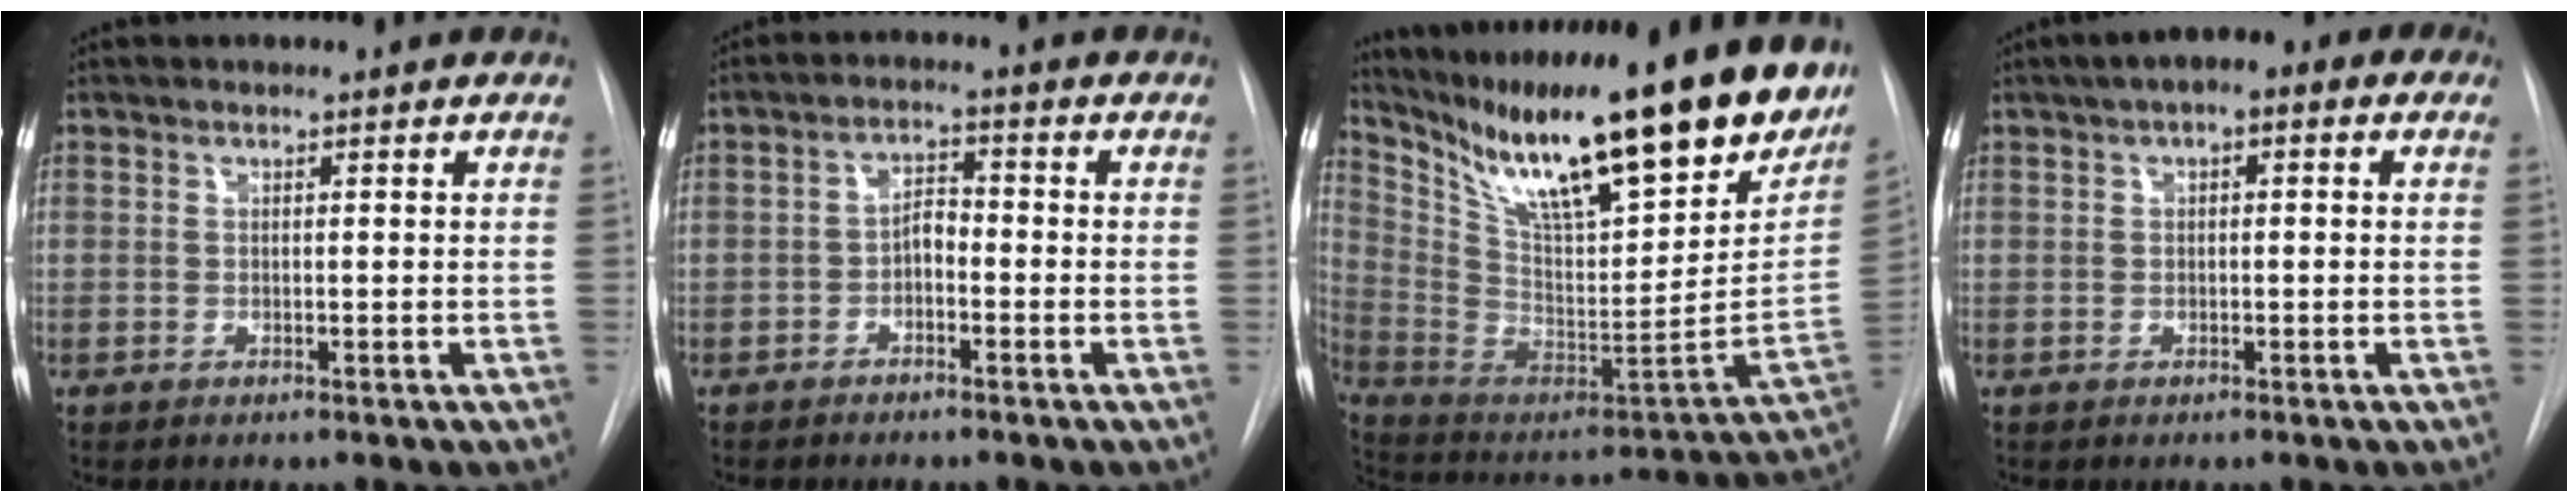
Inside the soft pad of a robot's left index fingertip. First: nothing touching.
{"total": 2.9, "force": [-1.4, 1.4, 2.1], "torque": [-0.033, 0.010, -0.027]}
{"total": 31.2, "force": [23.0, 6.0, 20.1], "torque": [-0.349, -0.049, 0.346]}
{"total": 6.3, "force": [2.9, 2.5, 5.0], "torque": [-0.076, 0.033, 0.033]}